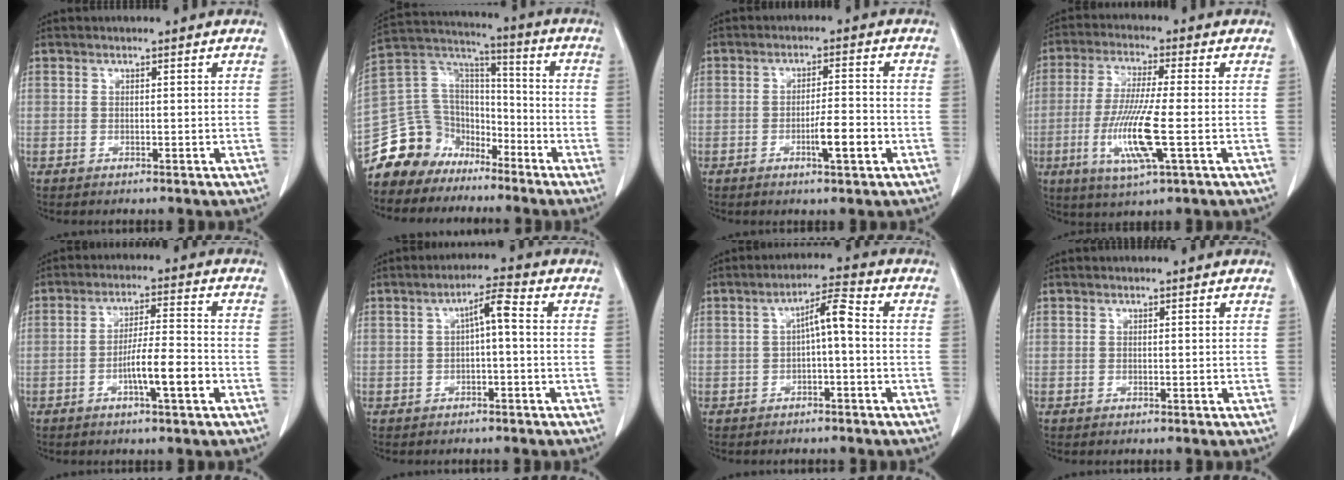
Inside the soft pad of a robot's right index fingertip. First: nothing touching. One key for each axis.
{"total": 14.5, "fx": -10.9, "fy": 9.4, "fz": 1.6, "tx": -0.044, "ty": 0.082, "tz": -0.199}
{"total": 5.8, "fx": -2.1, "fy": 0.8, "fz": 5.3, "tx": -0.087, "ty": -0.002, "tz": -0.031}
{"total": 11.6, "fx": -3.0, "fy": 0.7, "fz": 11.2, "tx": -0.230, "ty": -0.020, "tz": -0.057}
{"total": 7.9, "fx": -3.0, "fy": 0.8, "fz": 7.2, "tx": -0.127, "ty": 0.005, "tz": -0.049}
{"total": 4.3, "fx": 0.2, "fy": 0.9, "fz": 4.2, "tx": -0.074, "ty": 0.018, "tz": 0.003}
{"total": 5.3, "fx": -0.2, "fy": 1.2, "fz": 5.1, "tx": -0.091, "ty": 0.024, "tz": -0.002}
{"total": 0.0}